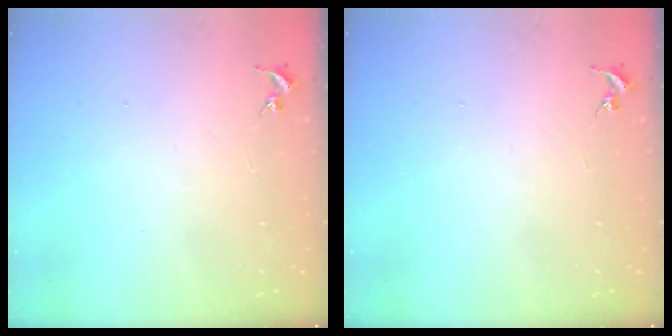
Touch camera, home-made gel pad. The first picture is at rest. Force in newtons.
{"total": 0.0}